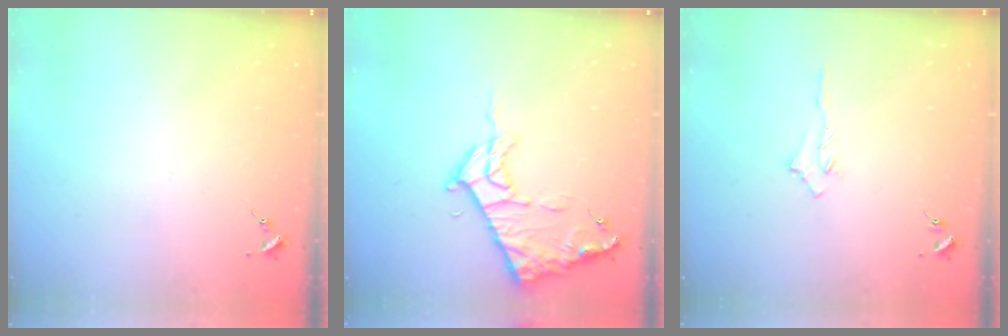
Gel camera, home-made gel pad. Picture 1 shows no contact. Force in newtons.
{"total": 12.0, "press": 12.0, "slide": 1.2}
{"total": 2.9, "press": 2.9, "slide": 0.4}